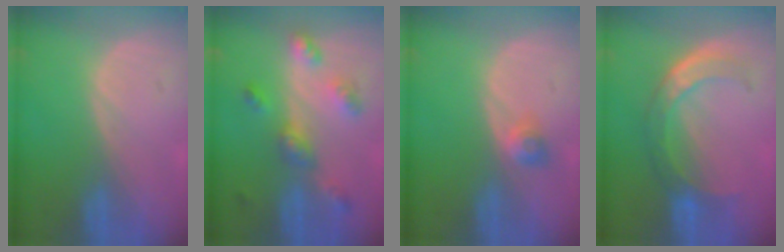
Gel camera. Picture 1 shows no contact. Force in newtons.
{"total": 6.9, "press": 6.0, "slide": 3.3}
{"total": 2.5, "press": 2.2, "slide": 1.3}
{"total": 8.0, "press": 6.7, "slide": 4.3}